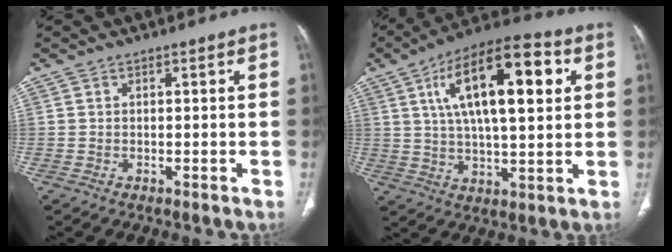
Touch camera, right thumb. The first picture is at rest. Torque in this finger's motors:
{"motor_torque": [0.33, 4.30, 1.93, 0.46, 0.52]}